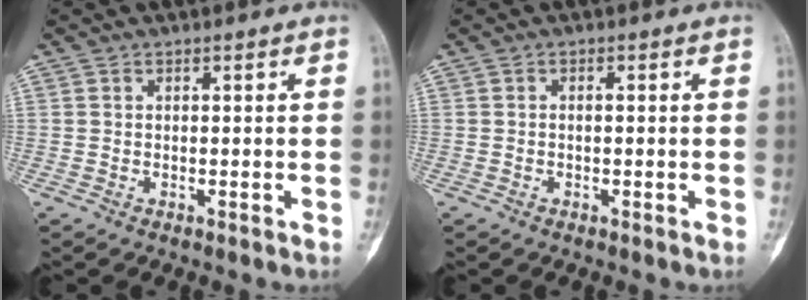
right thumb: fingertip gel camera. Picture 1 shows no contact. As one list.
[{"total": 0.5, "force": [0.0, 0.2, 0.5], "torque": [-0.011, 0.004, 0.000]}]